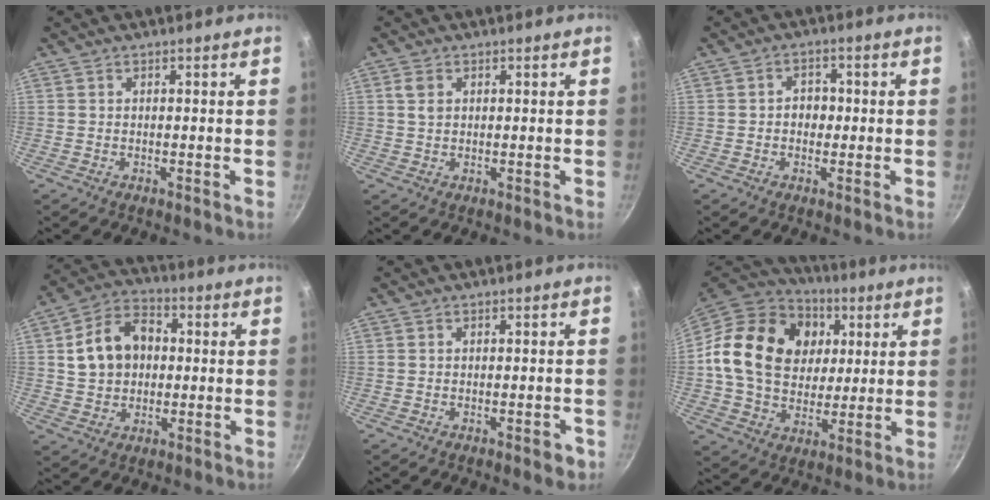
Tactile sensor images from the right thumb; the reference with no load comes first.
{"total": 2.5, "force": [0.8, 1.8, 1.6], "torque": [-0.027, -0.002, 0.015]}
{"total": 3.6, "force": [-0.2, 3.0, 2.0], "torque": [-0.008, 0.009, -0.006]}
{"total": 12.3, "force": [1.4, 9.4, 7.8], "torque": [-0.112, 0.025, 0.017]}
{"total": 2.4, "force": [-1.2, 1.0, 1.8], "torque": [-0.015, 0.010, -0.011]}
{"total": 23.5, "force": [4.8, 18.1, 14.2], "torque": [-0.228, 0.011, 0.082]}